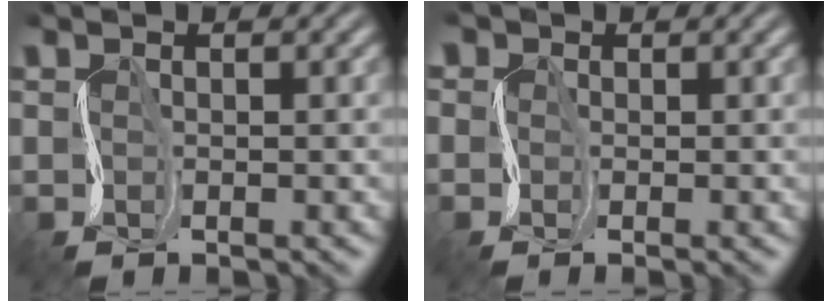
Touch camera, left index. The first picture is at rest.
{"total": 4.2, "force": [0.6, 3.5, 2.3], "torque": [-0.027, 0.015, -0.023]}